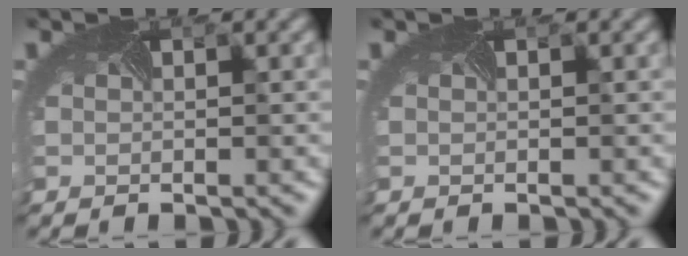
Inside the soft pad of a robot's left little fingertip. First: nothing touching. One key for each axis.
{"total": 0.0}